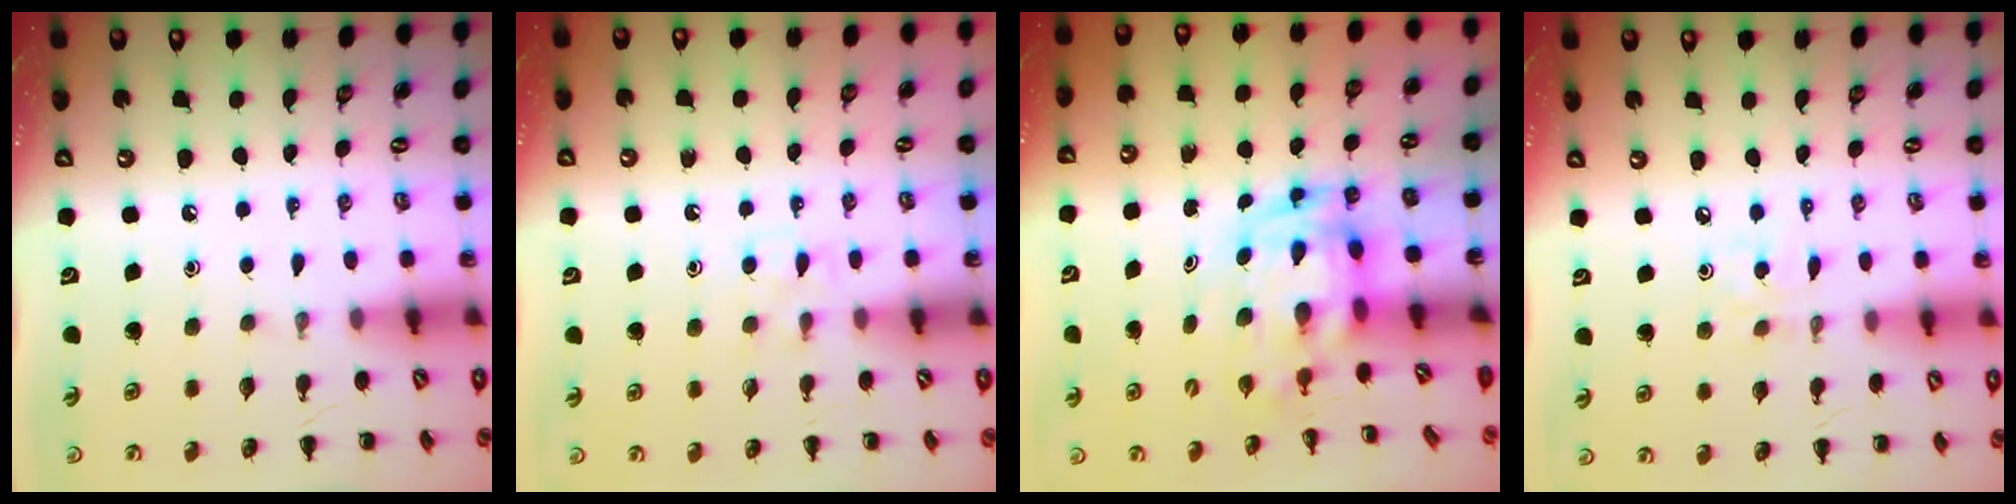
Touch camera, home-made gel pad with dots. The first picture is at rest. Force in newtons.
{"total": 5.8, "press": 5.6, "slide": 1.6}
{"total": 3.1, "press": 3.0, "slide": 0.7}
{"total": 2.2, "press": 2.1, "slide": 0.6}